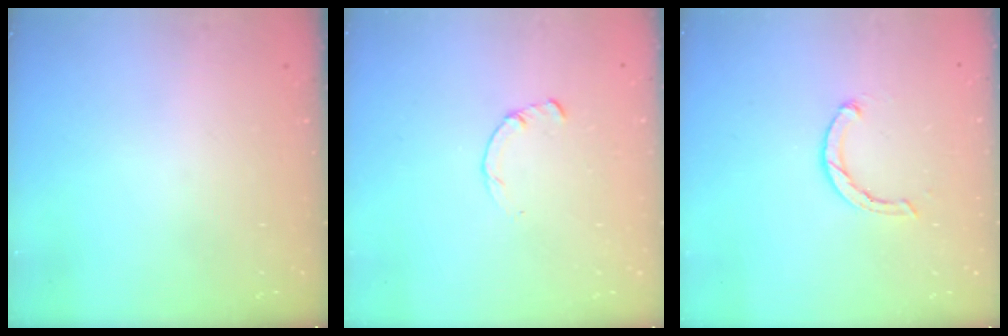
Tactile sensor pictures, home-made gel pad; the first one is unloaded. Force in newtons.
{"total": 2.2, "press": 2.2, "slide": 0.3}
{"total": 3.1, "press": 3.0, "slide": 0.6}